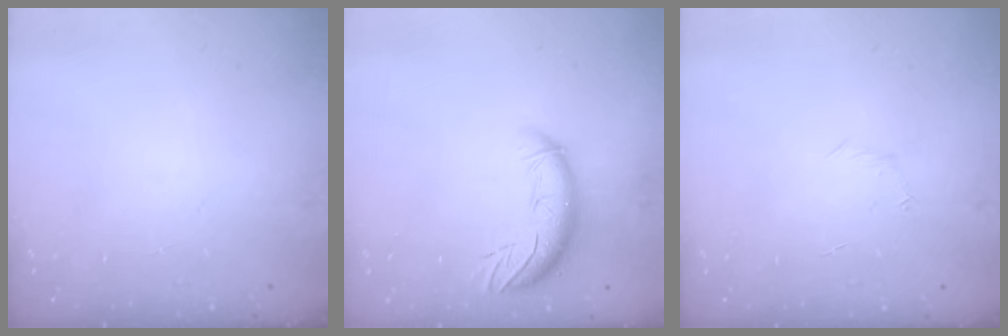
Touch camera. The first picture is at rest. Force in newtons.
{"total": 10.8, "press": 10.4, "slide": 3.1}
{"total": 3.7, "press": 3.6, "slide": 1.1}